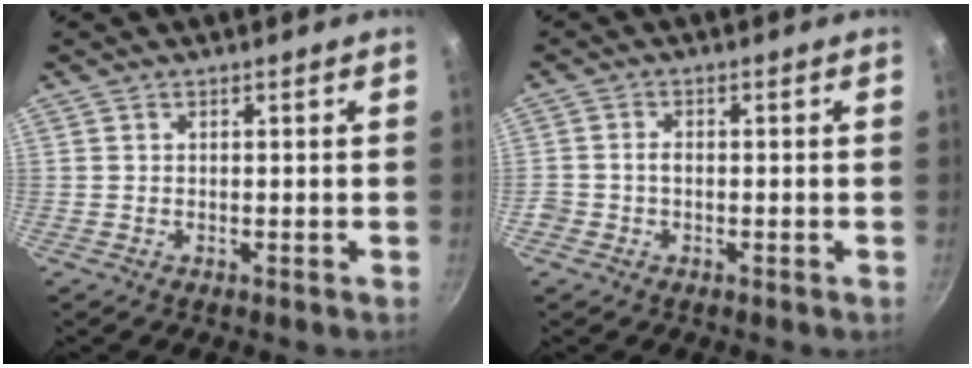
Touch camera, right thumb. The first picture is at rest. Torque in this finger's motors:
{"motor_torque": [0.40, 0.49, 0.39, -0.05, 0.19]}